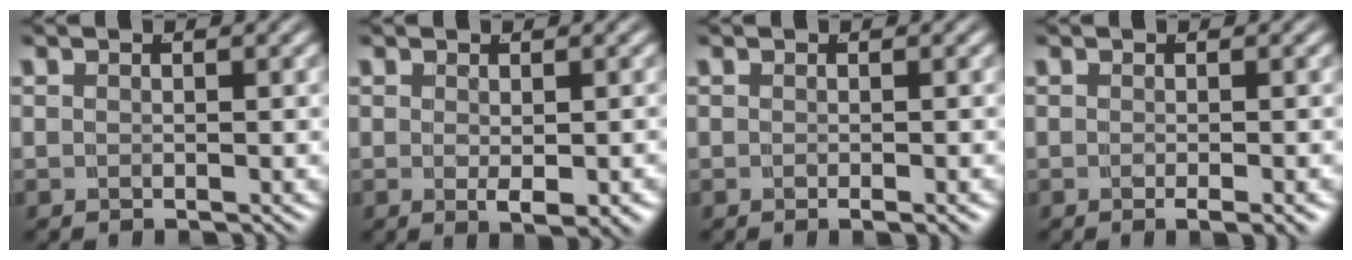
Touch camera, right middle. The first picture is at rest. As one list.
[{"total": 2.1, "force": [-0.5, 0.3, 2.1], "torque": [-0.029, -0.011, 0.002]}, {"total": 0.8, "force": [-0.6, -0.1, 0.6], "torque": [-0.007, 0.004, -0.010]}, {"total": 1.5, "force": [-0.9, -0.4, 1.1], "torque": [-0.014, 0.001, -0.013]}]